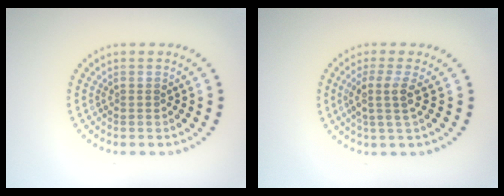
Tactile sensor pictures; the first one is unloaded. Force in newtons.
{"total": 2.4, "press": 1.9, "slide": 1.5}